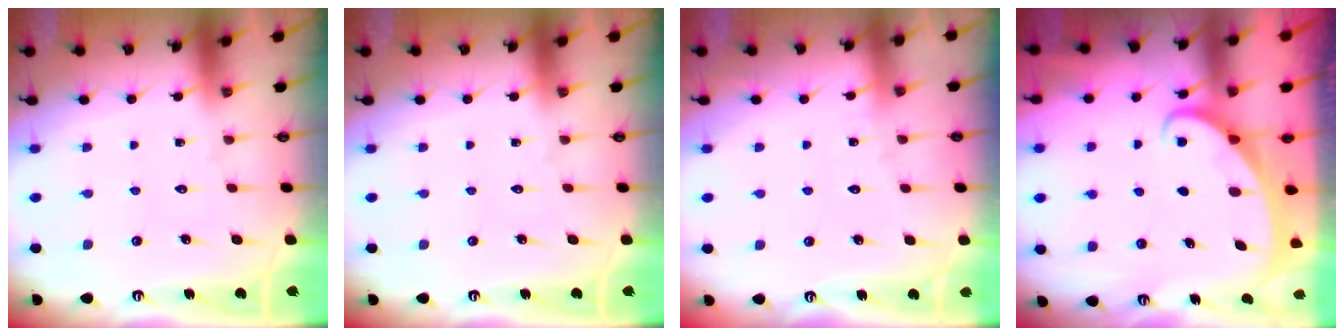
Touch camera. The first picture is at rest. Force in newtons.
{"total": 0.0}
{"total": 2.6, "press": 2.6, "slide": 0.2}
{"total": 2.0, "press": 2.0, "slide": 0.1}